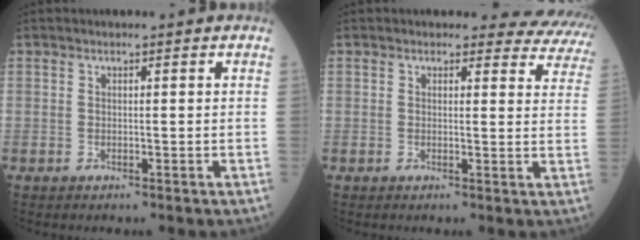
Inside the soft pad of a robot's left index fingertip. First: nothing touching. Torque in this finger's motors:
{"motor_torque": [0.22, -0.26, 0.07, 0.02]}